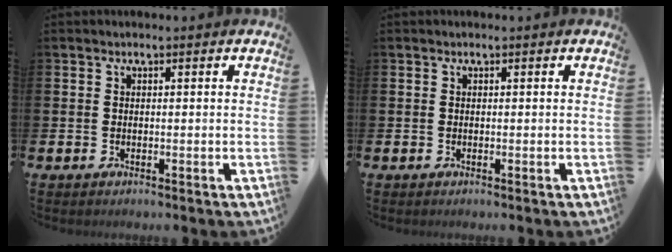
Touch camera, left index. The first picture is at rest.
{"total": 0.0}